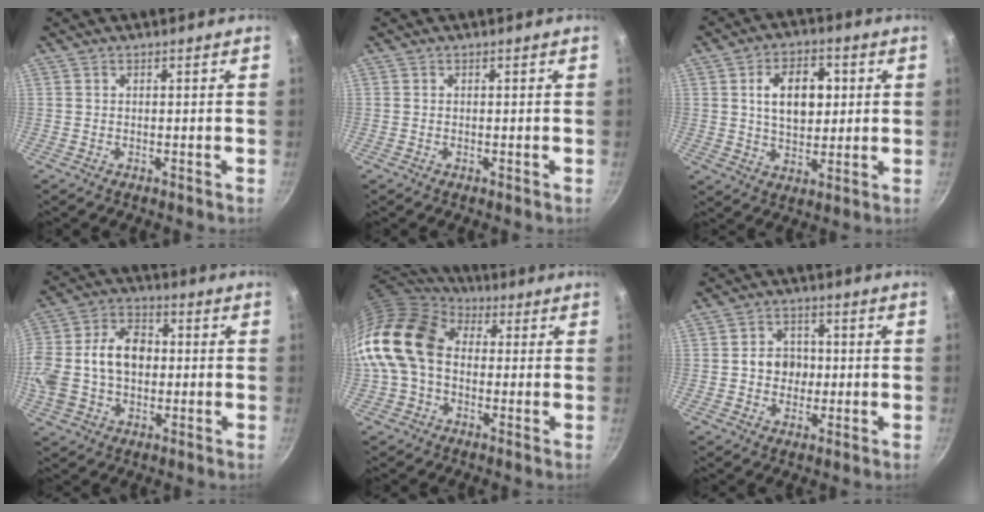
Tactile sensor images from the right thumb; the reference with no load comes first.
{"total": 0.0}
{"total": 11.3, "force": [2.2, 7.3, 8.4], "torque": [-0.108, -0.001, 0.036]}
{"total": 17.5, "force": [0.0, 12.4, 12.3], "torque": [-0.238, 0.035, -0.006]}
{"total": 17.9, "force": [0.5, 13.2, 12.1], "torque": [-0.222, 0.036, -0.007]}
{"total": 6.3, "force": [-0.3, 5.3, 3.2], "torque": [-0.022, 0.006, -0.011]}